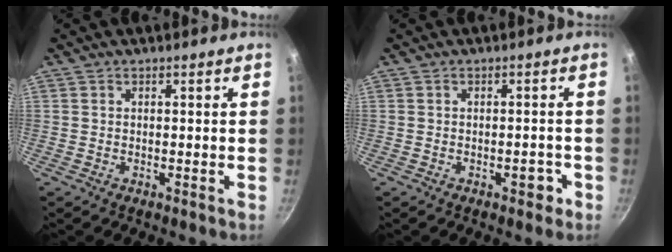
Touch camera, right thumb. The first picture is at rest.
{"total": 2.6, "force": [-1.3, 1.4, 1.8], "torque": [-0.007, 0.017, -0.014]}